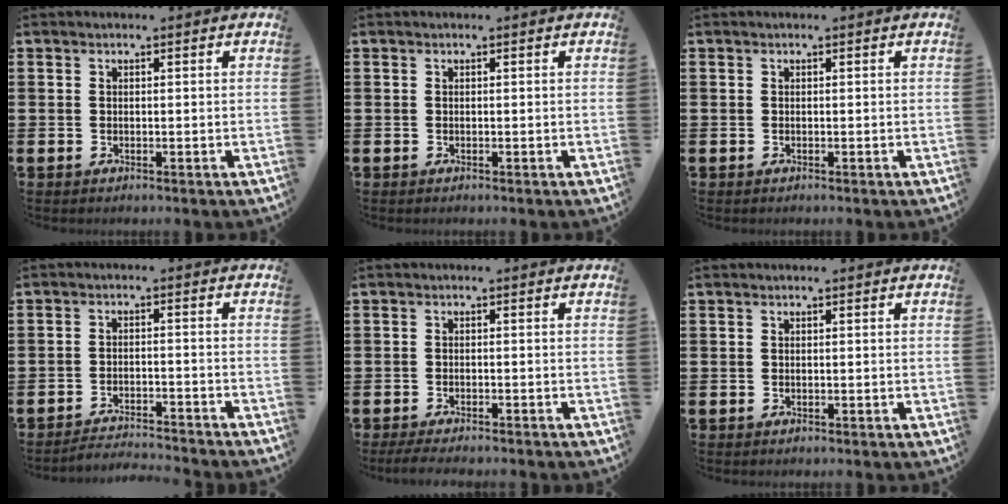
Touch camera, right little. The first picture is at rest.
{"total": 0.0}
{"total": 0.0}
{"total": 2.7, "force": [-2.7, -0.2, 0.0], "torque": [-0.004, 0.003, -0.057]}
{"total": 1.5, "force": [-1.3, 0.1, 0.7], "torque": [-0.012, 0.002, -0.026]}
{"total": 0.0}